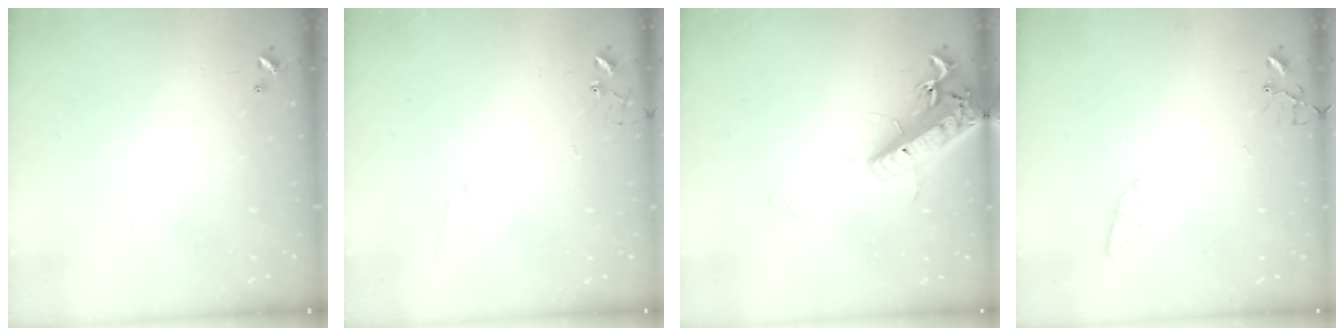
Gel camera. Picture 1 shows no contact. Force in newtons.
{"total": 5.1, "press": 5.1, "slide": 0.5}
{"total": 18.1, "press": 17.7, "slide": 3.9}
{"total": 3.5, "press": 3.4, "slide": 0.5}